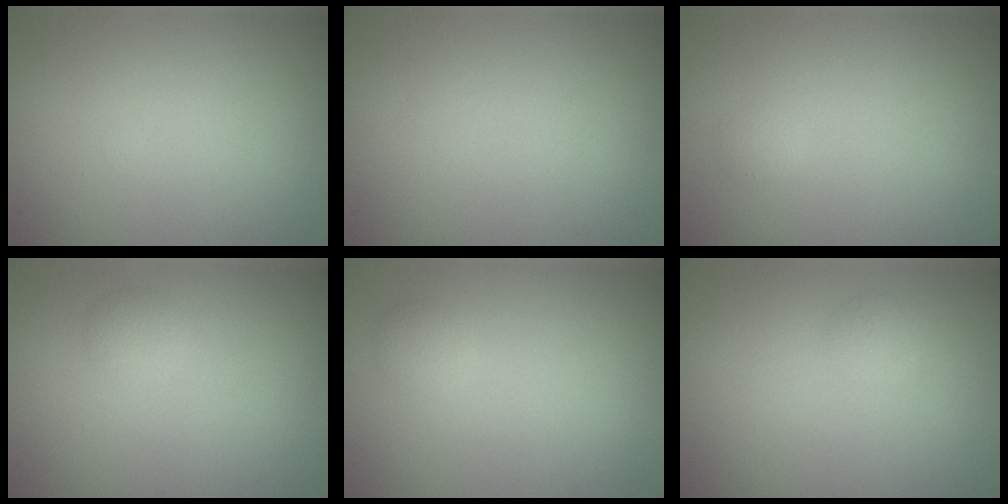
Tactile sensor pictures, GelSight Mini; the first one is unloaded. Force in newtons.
{"total": 0.0}
{"total": 0.6, "press": 0.6, "slide": 0.0}
{"total": 1.2, "press": 1.2, "slide": 0.1}
{"total": 1.1, "press": 1.1, "slide": 0.0}
{"total": 1.0, "press": 1.0, "slide": 0.1}